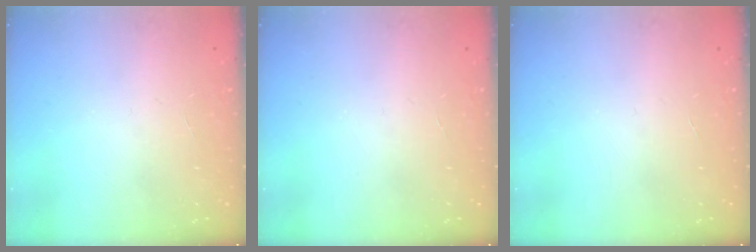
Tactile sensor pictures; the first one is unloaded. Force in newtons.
{"total": 0.0}
{"total": 0.0}